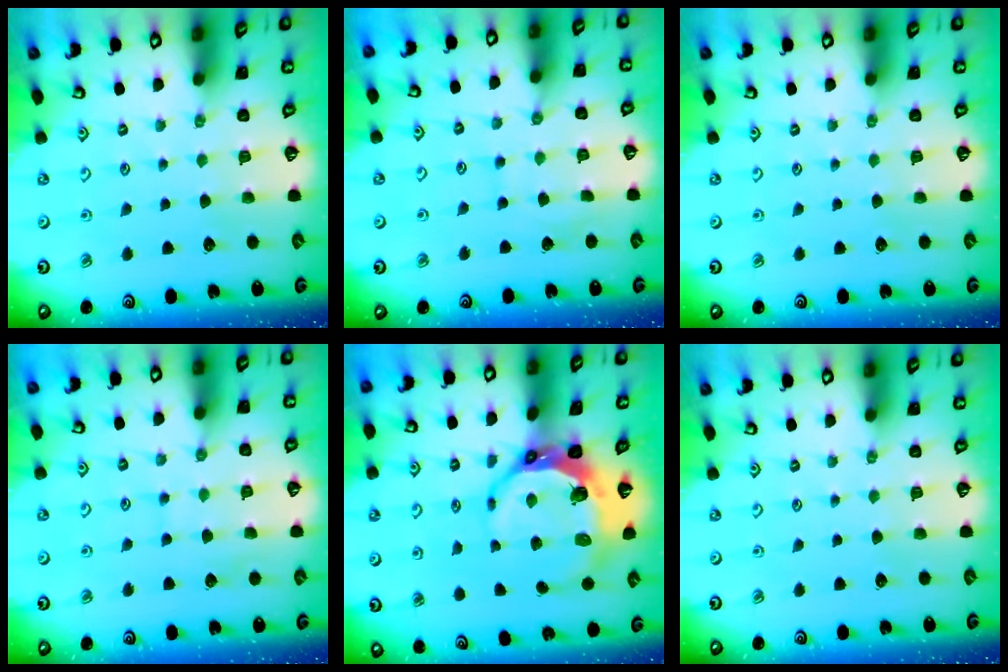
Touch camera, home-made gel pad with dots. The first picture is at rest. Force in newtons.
{"total": 6.5, "press": 6.5, "slide": 0.6}
{"total": 0.0}
{"total": 5.8, "press": 5.8, "slide": 0.6}
{"total": 10.9, "press": 9.7, "slide": 5.0}
{"total": 0.0}